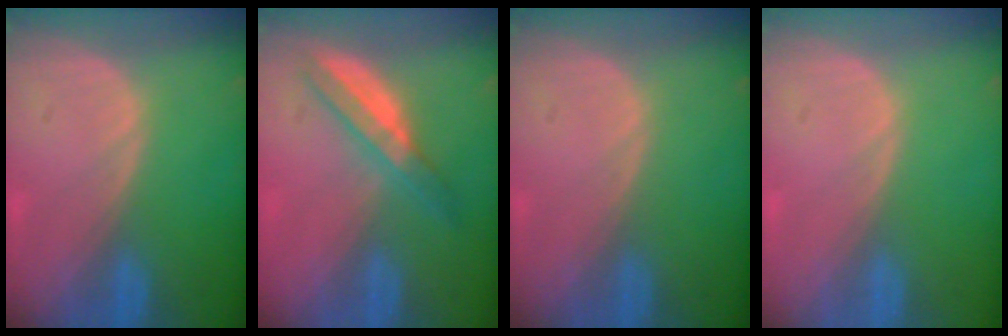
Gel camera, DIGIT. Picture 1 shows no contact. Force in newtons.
{"total": 5.0, "press": 4.9, "slide": 1.3}
{"total": 0.0}
{"total": 0.0}